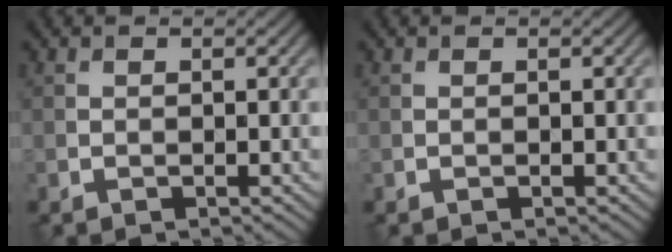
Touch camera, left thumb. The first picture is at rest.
{"total": 0.0}